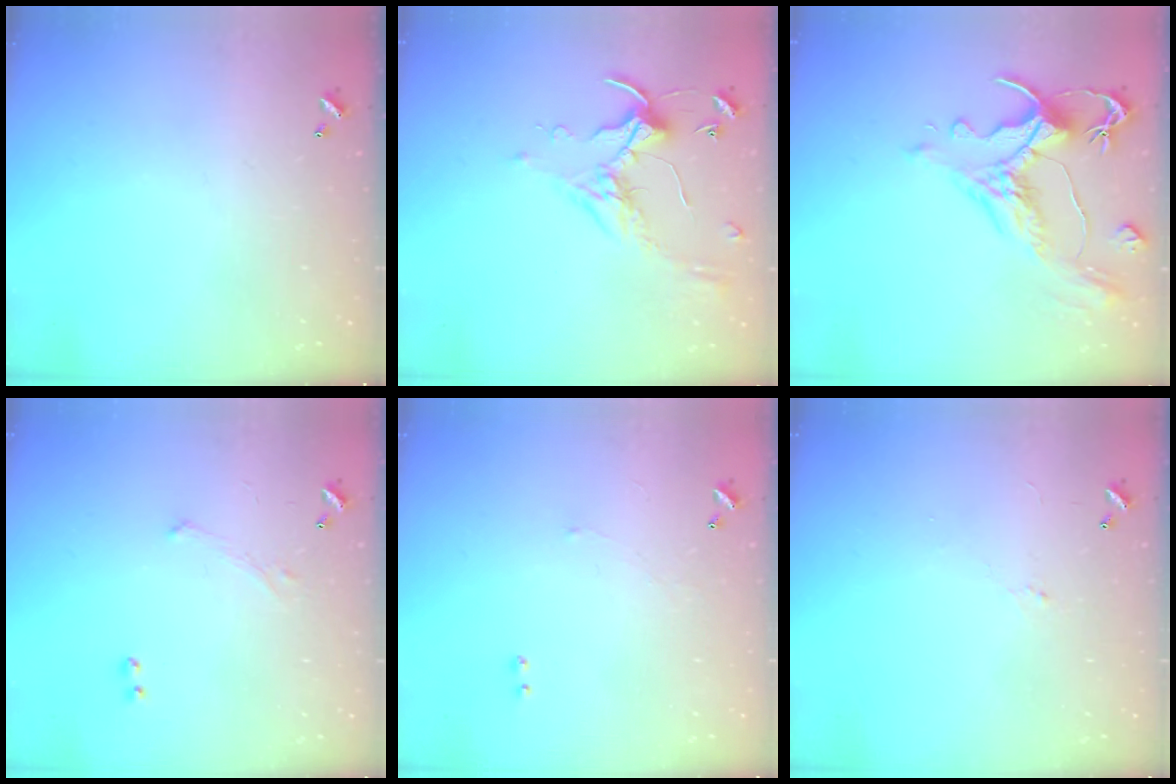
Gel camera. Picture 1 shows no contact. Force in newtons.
{"total": 0.7, "press": 0.6, "slide": 0.4}
{"total": 1.5, "press": 0.2, "slide": 1.5}
{"total": 1.6, "press": 1.5, "slide": 0.6}
{"total": 1.2, "press": 1.0, "slide": 0.6}
{"total": 0.7, "press": 0.4, "slide": 0.6}